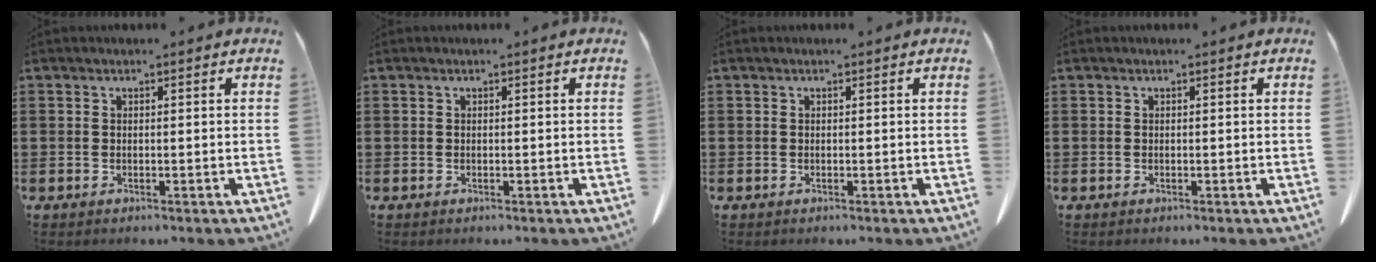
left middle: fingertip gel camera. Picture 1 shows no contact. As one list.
[{"total": 0.0}, {"total": 0.0}, {"total": 0.0}]